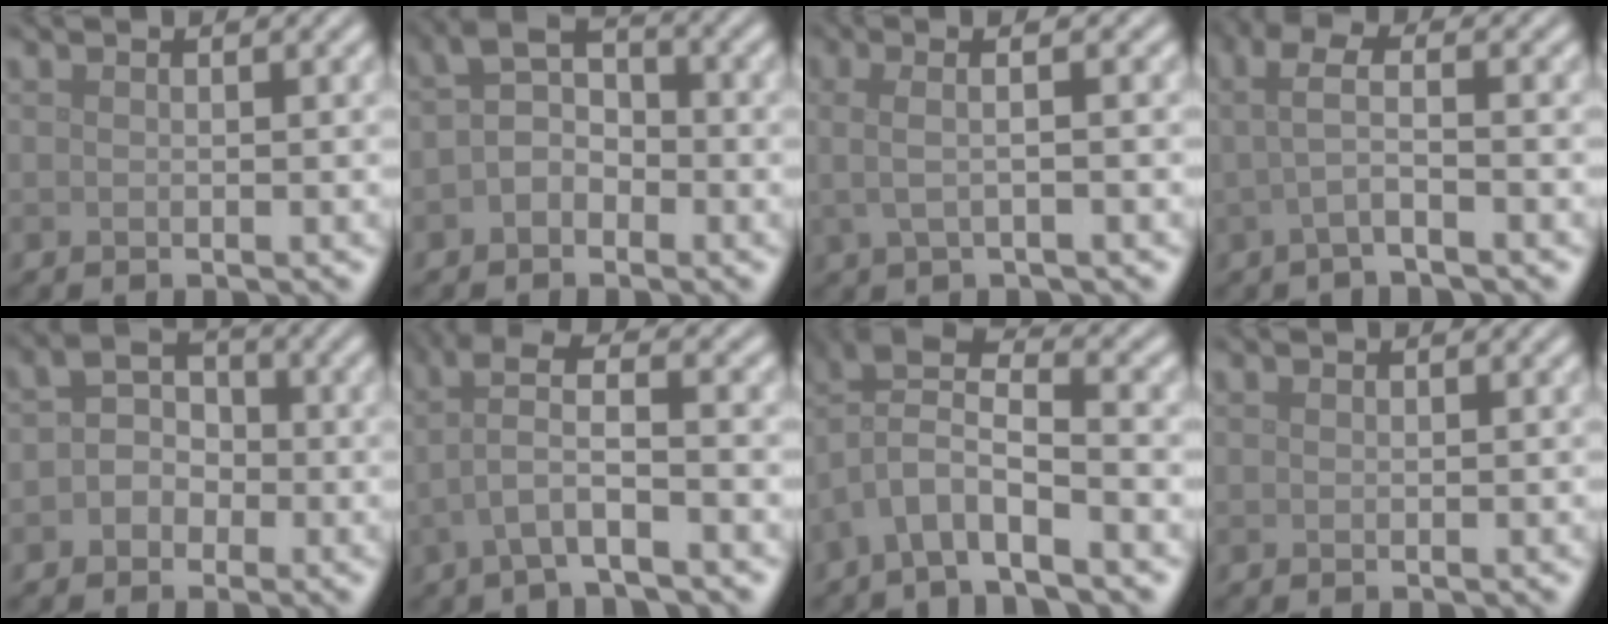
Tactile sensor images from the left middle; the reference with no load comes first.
{"total": 3.1, "force": [-1.0, 2.1, 2.0], "torque": [-0.041, 0.008, -0.026]}
{"total": 3.3, "force": [0.3, 1.1, 3.1], "torque": [-0.052, 0.004, 0.001]}
{"total": 2.7, "force": [-0.3, 0.7, 2.6], "torque": [-0.055, 0.004, -0.011]}
{"total": 2.9, "force": [-0.9, 2.3, 1.4], "torque": [-0.015, 0.009, -0.027]}
{"total": 4.2, "force": [-0.6, 1.0, 4.0], "torque": [-0.087, 0.011, -0.013]}
{"total": 5.2, "force": [-2.0, 2.1, 4.4], "torque": [-0.082, 0.012, -0.043]}
{"total": 0.0}